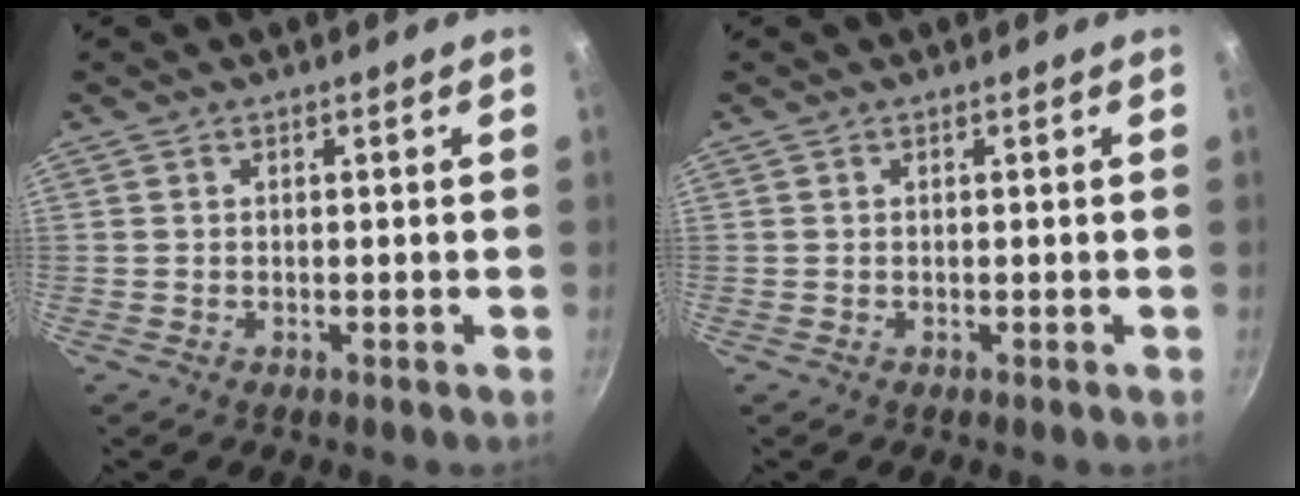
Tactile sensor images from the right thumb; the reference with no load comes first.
{"total": 0.0}